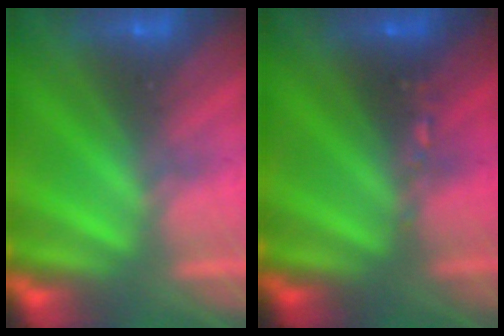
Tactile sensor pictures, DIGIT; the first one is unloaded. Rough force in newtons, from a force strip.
{"total": 2.4}